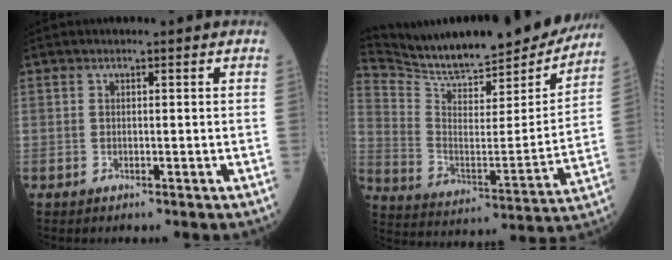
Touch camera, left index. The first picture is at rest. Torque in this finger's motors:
{"motor_torque": [-0.32, -1.25, 0.20, 0.03]}